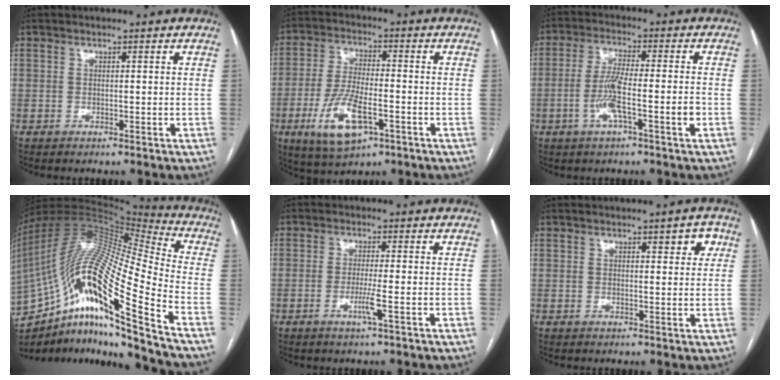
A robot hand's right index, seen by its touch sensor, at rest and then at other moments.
{"total": 11.0, "force": [-4.4, 3.7, 9.3], "torque": [-0.194, -0.010, -0.076]}
{"total": 7.5, "force": [-2.6, 0.4, 7.1], "torque": [-0.135, 0.005, -0.048]}
{"total": 25.4, "force": [-13.8, 1.5, 21.3], "torque": [-0.416, -0.006, -0.250]}
{"total": 3.1, "force": [-1.2, -0.5, 2.9], "torque": [-0.058, -0.007, -0.024]}
{"total": 3.3, "force": [1.7, 1.2, 2.6], "torque": [-0.027, 0.004, 0.021]}